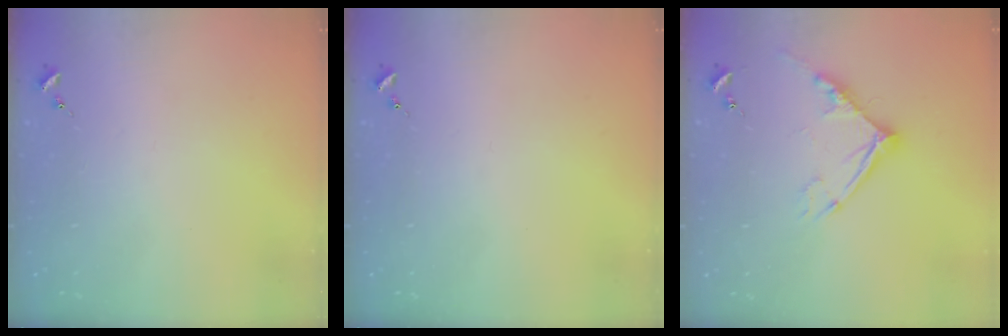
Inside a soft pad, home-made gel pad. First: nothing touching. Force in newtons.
{"total": 0.0}
{"total": 10.7, "press": 10.6, "slide": 1.1}